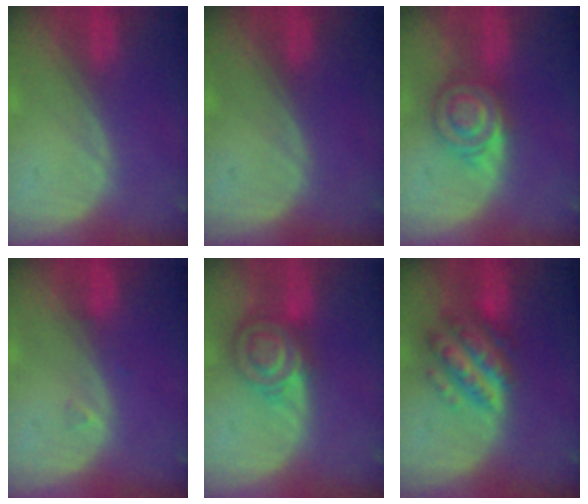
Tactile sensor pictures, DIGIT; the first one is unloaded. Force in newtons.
{"total": 0.0}
{"total": 5.9, "press": 5.9, "slide": 0.6}
{"total": 0.7, "press": 0.7, "slide": 0.2}
{"total": 7.0, "press": 6.4, "slide": 2.8}
{"total": 7.7, "press": 7.7, "slide": 0.5}